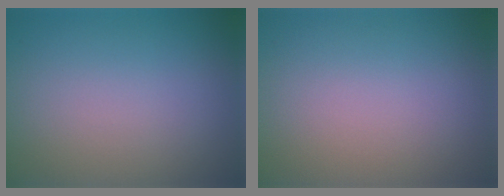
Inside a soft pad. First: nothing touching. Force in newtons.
{"total": 0.0}